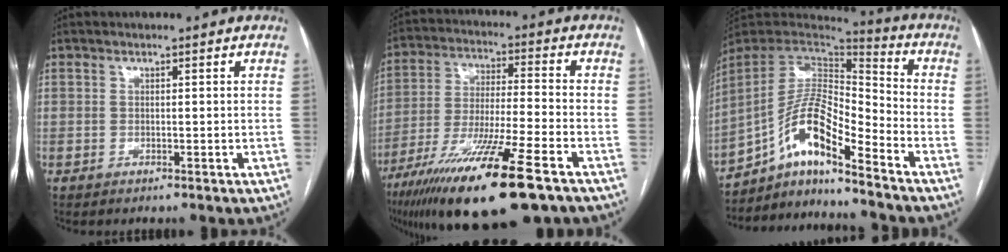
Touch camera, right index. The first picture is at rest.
{"total": 19.9, "force": [-12.3, 1.3, 15.6], "torque": [-0.274, -0.054, -0.216]}
{"total": 14.3, "force": [-9.0, 2.6, 10.8], "torque": [-0.208, 0.021, -0.156]}